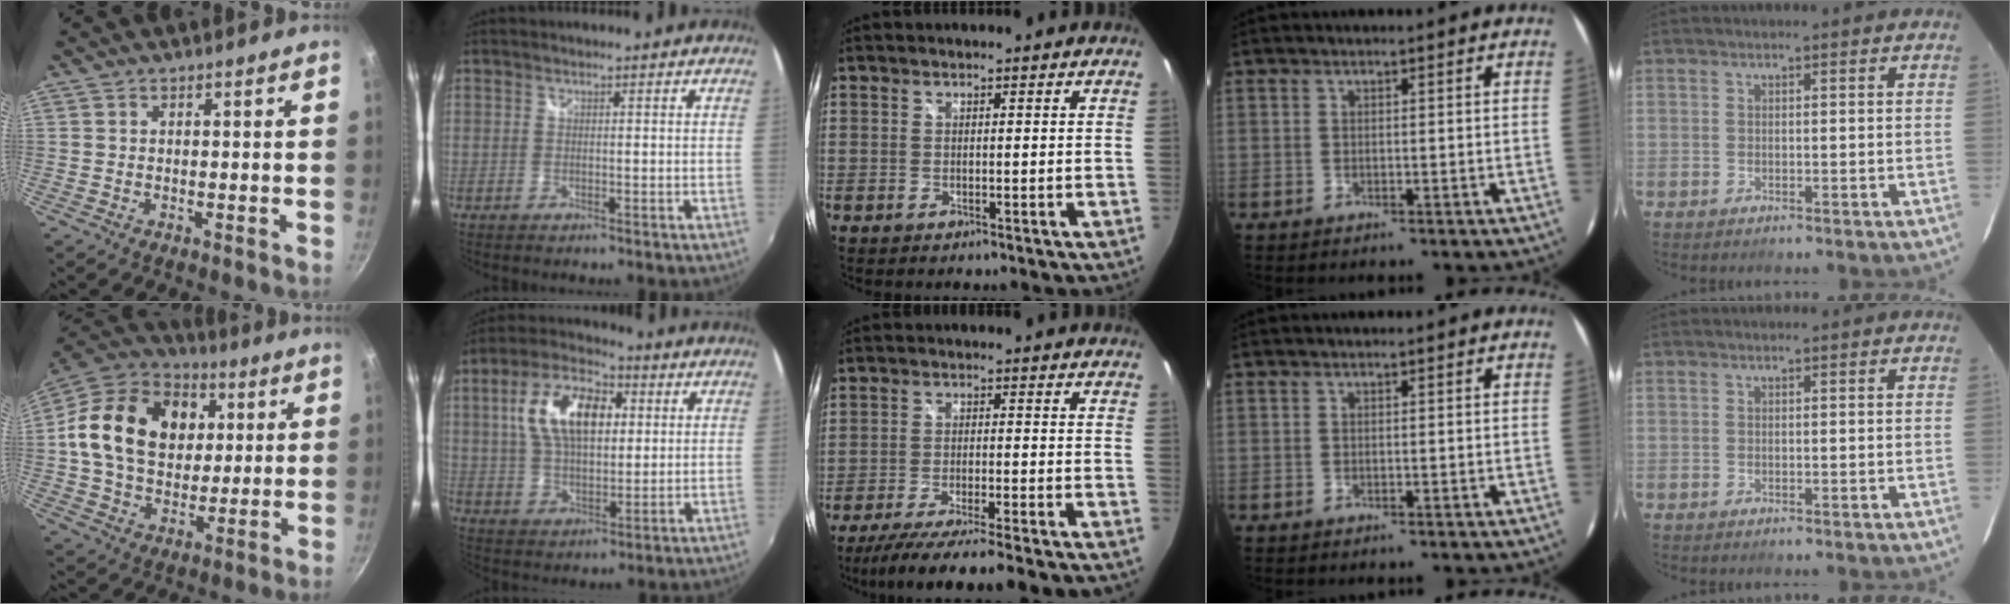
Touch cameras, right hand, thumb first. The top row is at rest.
{"thumb": {"total": 22.7, "force": [4.6, 17.0, 14.4], "torque": [-0.220, 0.014, 0.072]}, "index": {"total": 14.6, "force": [3.6, 7.9, 11.8], "torque": [-0.219, 0.027, 0.064]}, "middle": {"total": 15.2, "force": [-13.3, -1.0, 7.2], "torque": [-0.136, -0.030, -0.203]}}